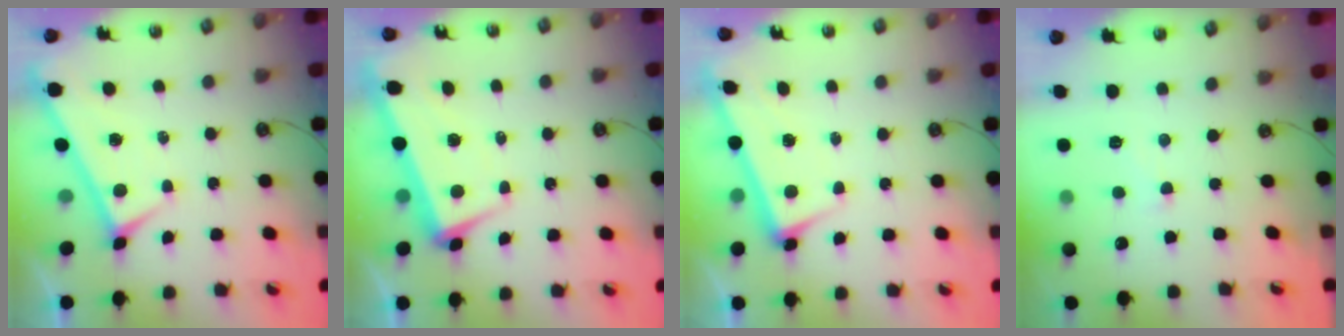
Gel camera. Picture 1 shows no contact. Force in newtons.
{"total": 2.2, "press": 0.7, "slide": 2.1}
{"total": 2.7, "press": 2.7, "slide": 0.7}
{"total": 3.0, "press": 3.0, "slide": 0.3}